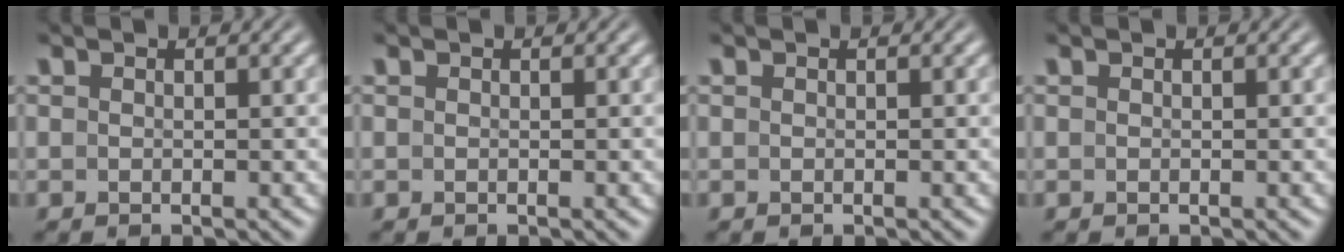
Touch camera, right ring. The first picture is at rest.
{"total": 0.0}
{"total": 0.0}
{"total": 0.0}